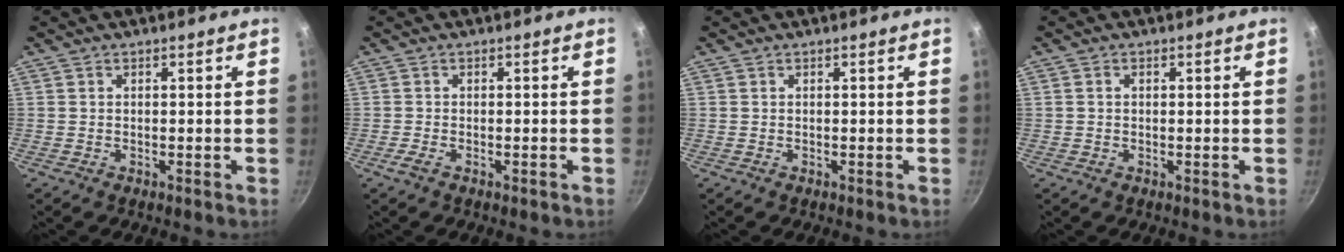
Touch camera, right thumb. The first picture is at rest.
{"total": 1.6, "force": [-0.9, 0.5, 1.2], "torque": [-0.032, 0.005, -0.022]}
{"total": 0.0}
{"total": 0.9, "force": [0.1, 0.7, 0.5], "torque": [-0.009, 0.005, 0.001]}